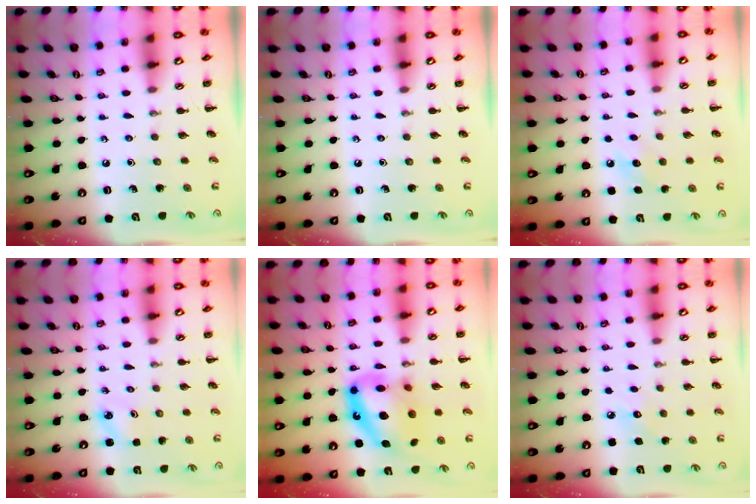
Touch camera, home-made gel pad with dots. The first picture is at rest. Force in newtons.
{"total": 0.0}
{"total": 7.1, "press": 6.8, "slide": 1.9}
{"total": 1.9, "press": 1.8, "slide": 0.5}
{"total": 16.5, "press": 15.9, "slide": 4.4}
{"total": 6.0, "press": 5.7, "slide": 1.6}